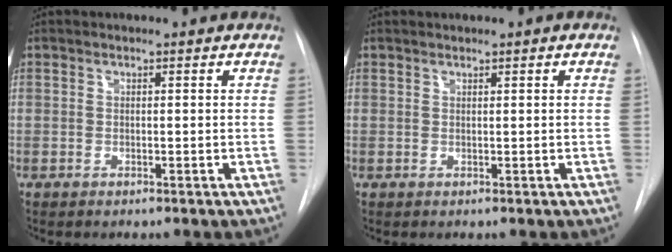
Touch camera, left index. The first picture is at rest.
{"total": 0.6, "force": [0.4, -0.1, 0.4], "torque": [-0.005, 0.007, 0.009]}